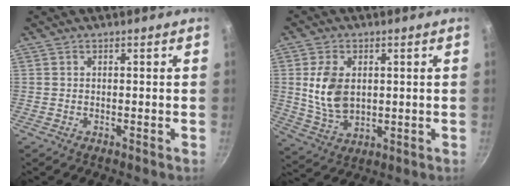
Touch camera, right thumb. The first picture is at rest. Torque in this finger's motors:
{"motor_torque": [-0.49, 0.45, 0.65, -0.53, 0.08]}